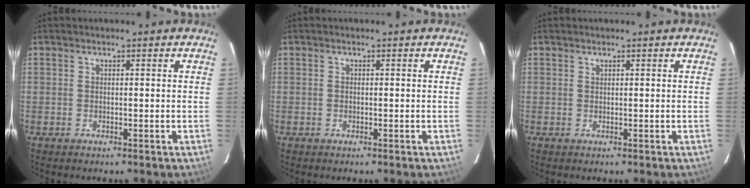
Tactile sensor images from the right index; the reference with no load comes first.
{"total": 0.0}
{"total": 0.0}